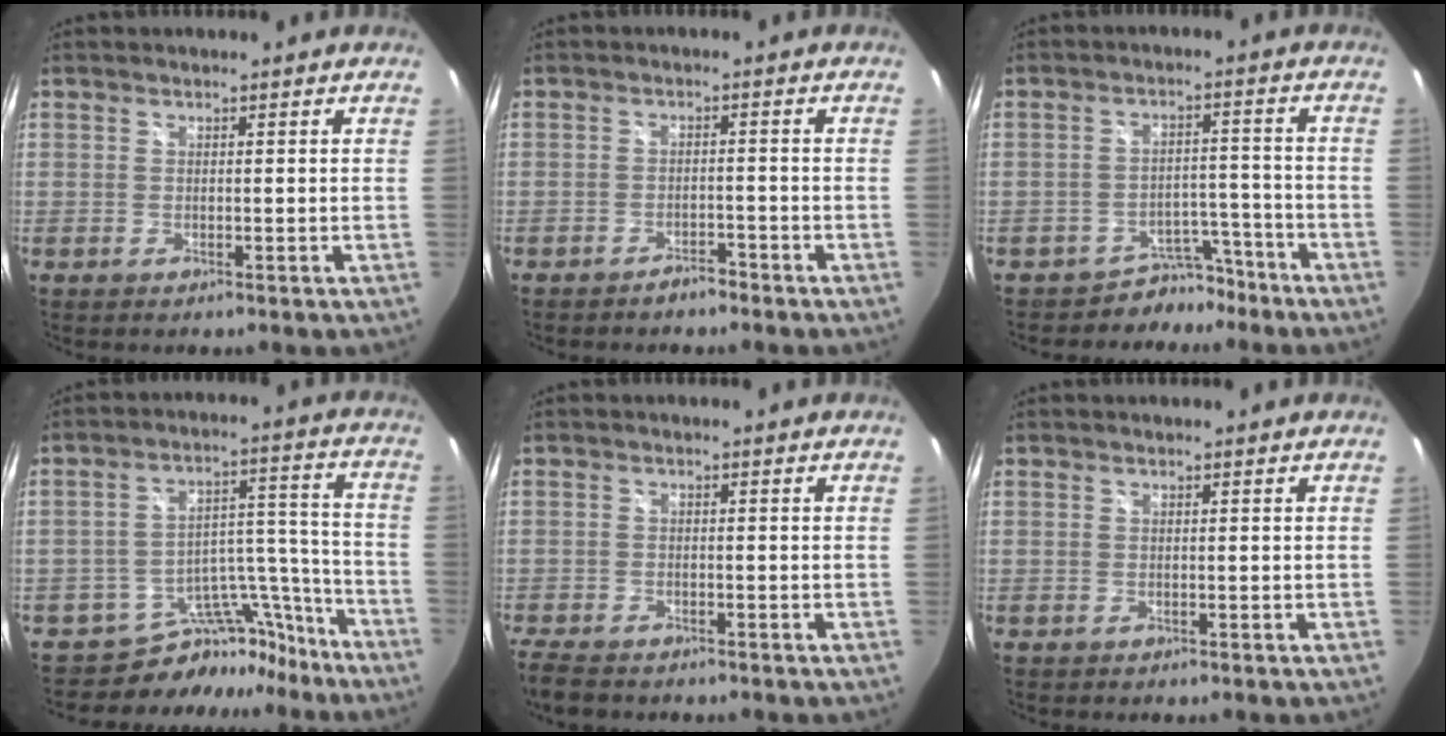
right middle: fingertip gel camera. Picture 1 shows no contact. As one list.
[{"total": 2.8, "force": [-2.5, 1.0, 0.8], "torque": [-0.022, 0.001, -0.036]}, {"total": 6.2, "force": [-5.2, 3.4, 0.1], "torque": [0.003, 0.027, -0.076]}, {"total": 13.1, "force": [-11.5, 6.1, 0.9], "torque": [0.000, 0.073, -0.171]}, {"total": 5.7, "force": [-4.9, 1.9, 2.3], "torque": [-0.068, -0.026, -0.093]}, {"total": 0.0}]